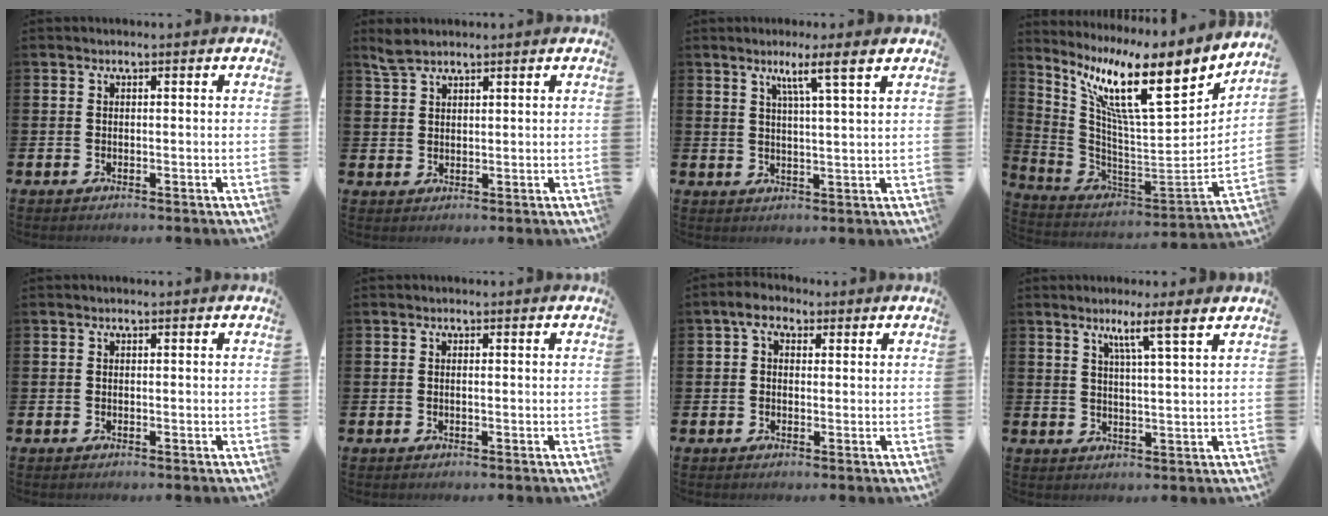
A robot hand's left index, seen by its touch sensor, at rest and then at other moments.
{"total": 3.0, "force": [2.7, 1.1, 0.8], "torque": [-0.013, -0.006, 0.050]}
{"total": 4.8, "force": [3.6, -0.5, 3.1], "torque": [-0.062, -0.017, 0.058]}
{"total": 13.3, "force": [7.8, 2.9, 10.3], "torque": [-0.202, -0.058, 0.119]}
{"total": 0.0}
{"total": 0.0}
{"total": 3.2, "force": [1.8, 2.2, 1.4], "torque": [-0.038, 0.011, 0.031]}
{"total": 4.8, "force": [3.9, -0.7, 2.7], "torque": [-0.055, -0.021, 0.062]}